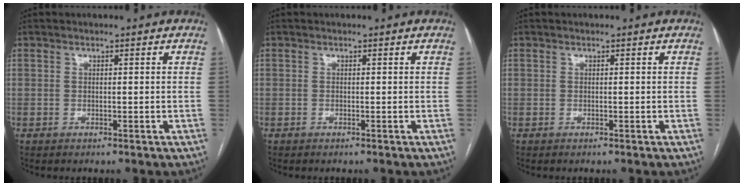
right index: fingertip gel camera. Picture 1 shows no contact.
{"total": 0.0}
{"total": 0.0}